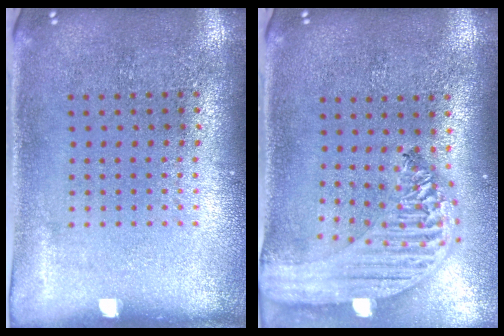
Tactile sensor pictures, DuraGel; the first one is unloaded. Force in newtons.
{"total": 2.4, "press": 2.1, "slide": 1.3}